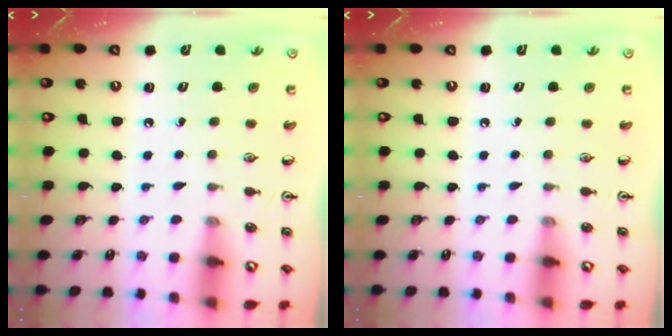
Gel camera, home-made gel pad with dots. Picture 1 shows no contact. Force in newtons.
{"total": 0.0}